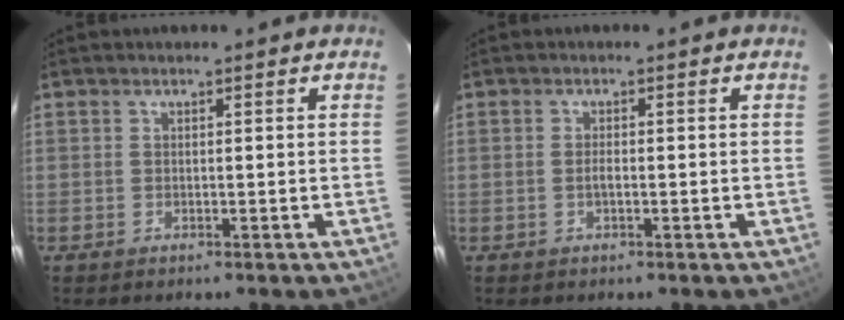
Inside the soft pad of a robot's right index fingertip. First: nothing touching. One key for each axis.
{"total": 1.0, "fx": -0.4, "fy": 0.3, "fz": 0.9, "tx": -0.017, "ty": 0.002, "tz": -0.007}